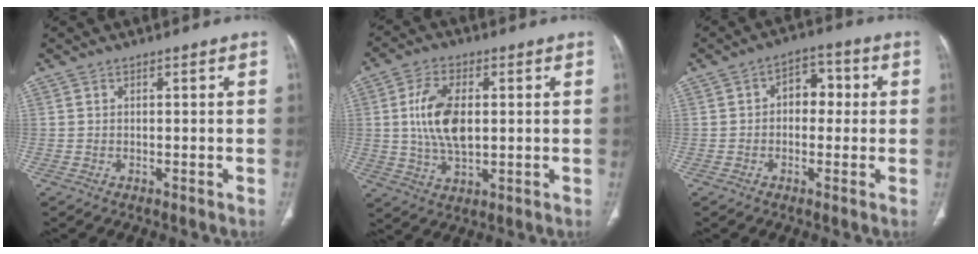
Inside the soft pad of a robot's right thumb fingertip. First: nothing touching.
{"total": 11.1, "force": [1.2, 5.9, 9.3], "torque": [-0.176, -0.002, 0.027]}
{"total": 6.4, "force": [0.4, 4.5, 4.6], "torque": [-0.032, 0.021, -0.003]}